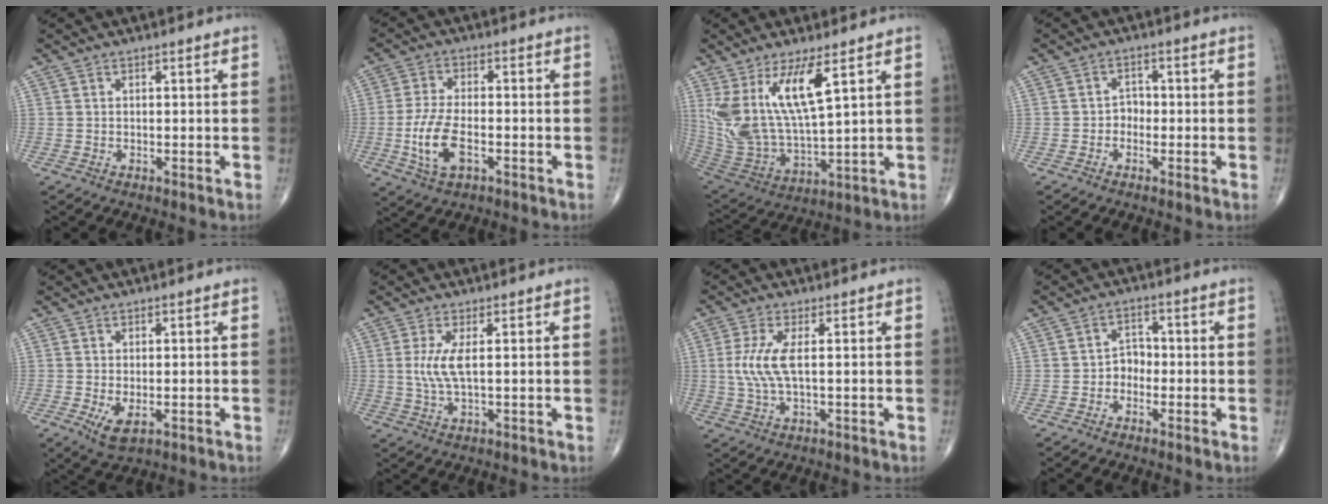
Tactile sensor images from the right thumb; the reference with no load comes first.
{"total": 9.0, "force": [-2.6, 4.2, 7.5], "torque": [-0.162, 0.008, -0.047]}
{"total": 16.2, "force": [6.7, 5.1, 13.8], "torque": [-0.290, -0.040, 0.150]}
{"total": 2.1, "force": [-0.8, 1.7, 0.9], "torque": [0.003, 0.009, -0.023]}
{"total": 4.0, "force": [-1.1, 1.9, 3.4], "torque": [-0.061, -0.011, -0.012]}
{"total": 4.7, "force": [0.6, 1.0, 4.5], "torque": [-0.115, -0.006, 0.014]}
{"total": 6.1, "force": [0.5, 1.7, 5.8], "torque": [-0.153, -0.001, 0.009]}
{"total": 3.2, "force": [-1.2, 2.6, 1.5], "torque": [-0.003, 0.017, -0.032]}